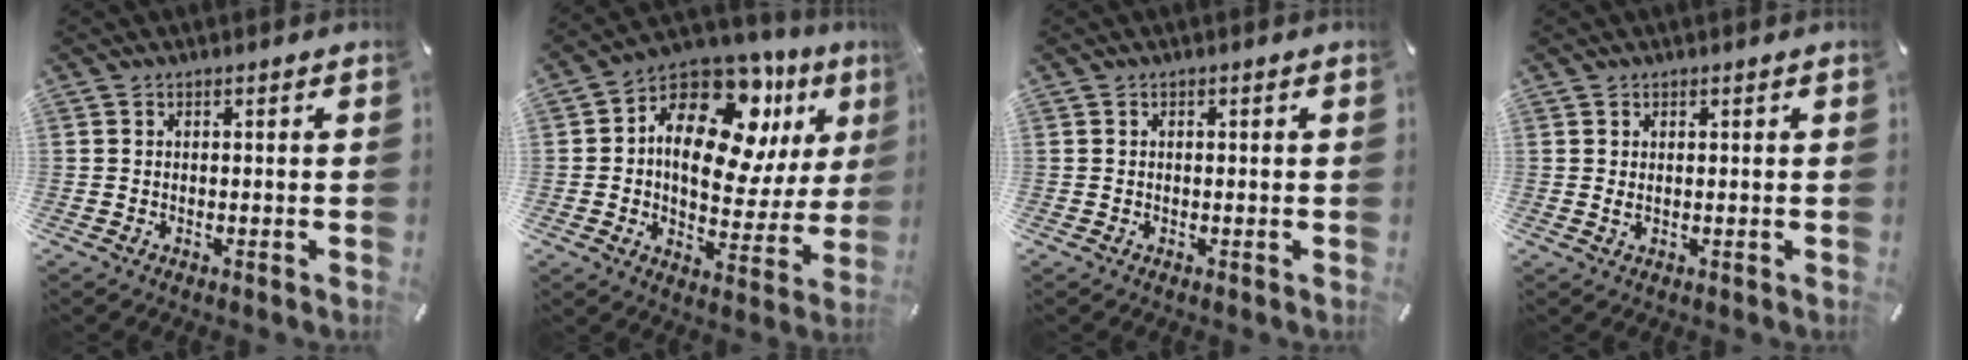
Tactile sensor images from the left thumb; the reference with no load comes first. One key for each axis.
{"total": 18.3, "fx": 7.4, "fy": 11.6, "fz": 12.1, "tx": -0.175, "ty": -0.048, "tz": 0.127}
{"total": 0.0}
{"total": 1.2, "fx": 0.4, "fy": 0.3, "fz": 1.1, "tx": -0.021, "ty": -0.001, "tz": 0.006}